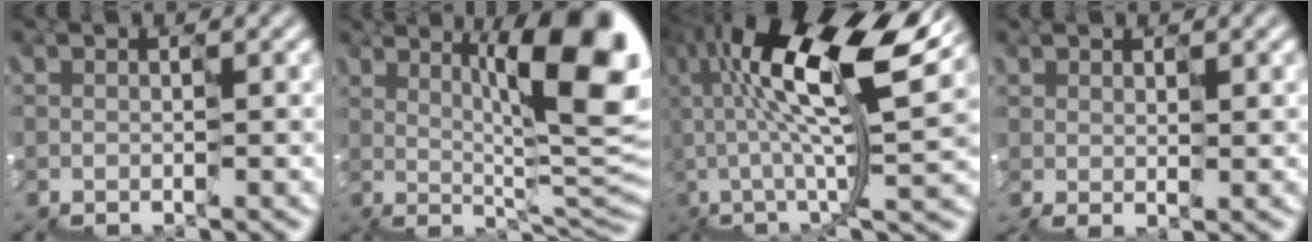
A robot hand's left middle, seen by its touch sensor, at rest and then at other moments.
{"total": 10.5, "force": [2.6, 2.9, 9.7], "torque": [-0.143, 0.003, 0.050]}
{"total": 10.6, "force": [2.4, 3.0, 9.9], "torque": [-0.195, 0.010, 0.053]}
{"total": 1.3, "force": [1.0, 0.7, 0.4], "torque": [-0.014, 0.011, 0.030]}